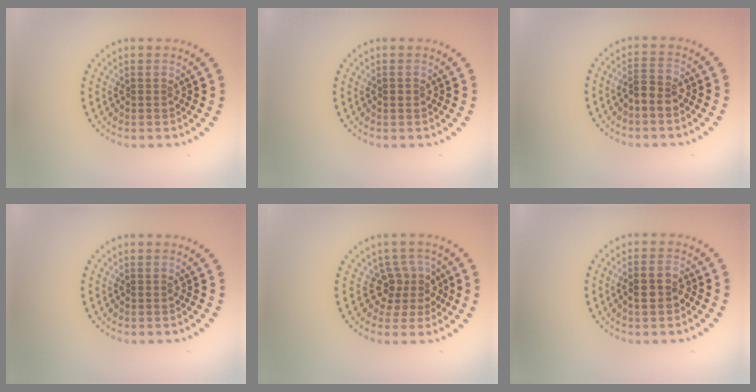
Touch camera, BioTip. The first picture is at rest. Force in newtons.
{"total": 0.9, "press": 0.9, "slide": 0.1}
{"total": 2.1, "press": 2.0, "slide": 0.8}
{"total": 0.0}
{"total": 2.7, "press": 2.2, "slide": 1.7}
{"total": 2.6, "press": 2.4, "slide": 0.7}